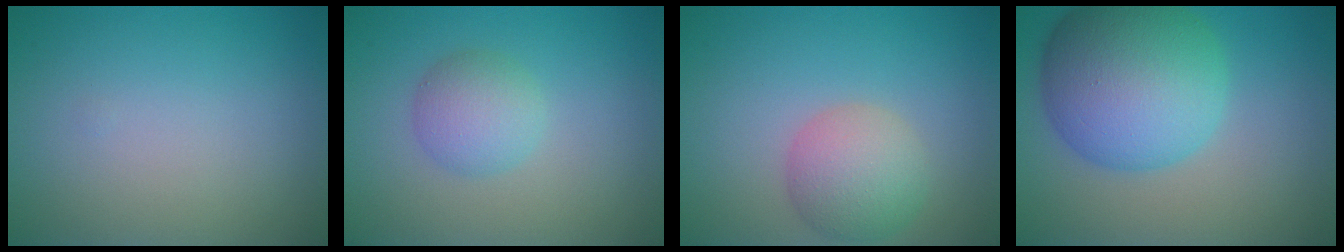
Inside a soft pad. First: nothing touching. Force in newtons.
{"total": 2.9, "press": 2.9, "slide": 0.1}
{"total": 4.1, "press": 4.1, "slide": 0.3}
{"total": 10.9, "press": 10.9, "slide": 0.2}